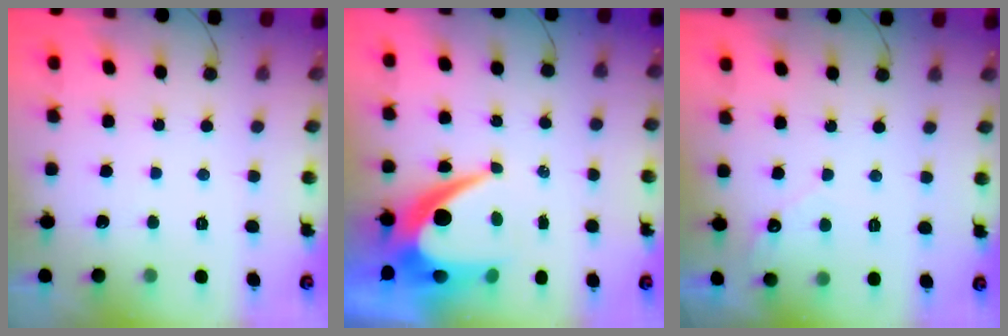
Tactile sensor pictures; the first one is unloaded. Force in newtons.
{"total": 11.2, "press": 11.1, "slide": 0.9}
{"total": 2.7, "press": 2.7, "slide": 0.2}